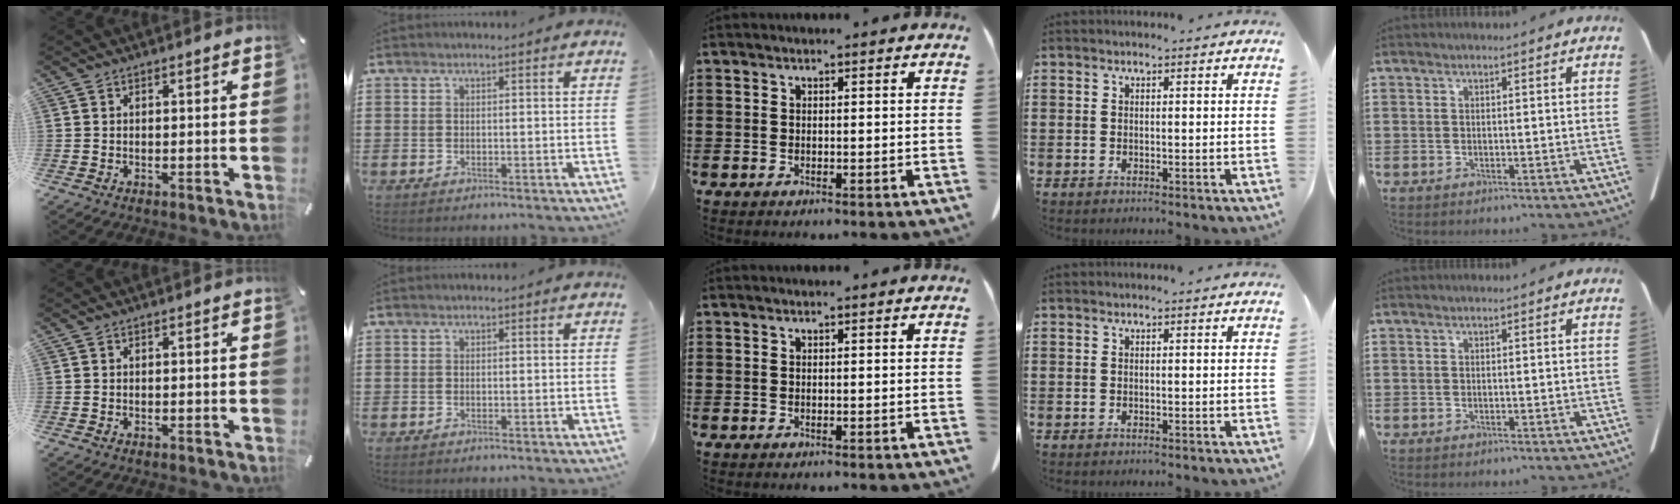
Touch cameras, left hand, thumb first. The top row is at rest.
{}